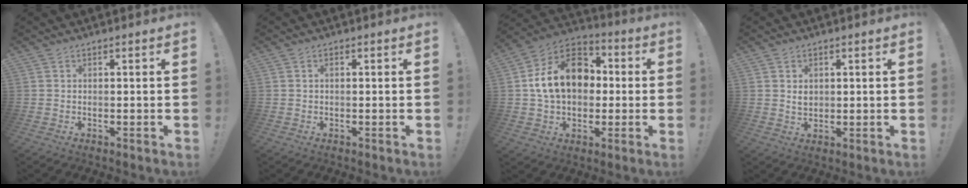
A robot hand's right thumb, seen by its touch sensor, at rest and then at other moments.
{"total": 1.0, "force": [0.1, 0.5, 0.9], "torque": [-0.021, 0.005, 0.002]}
{"total": 18.9, "force": [2.8, 14.0, 12.4], "torque": [-0.189, 0.013, 0.057]}
{"total": 3.0, "force": [0.7, 2.4, 1.7], "torque": [-0.015, -0.003, 0.009]}